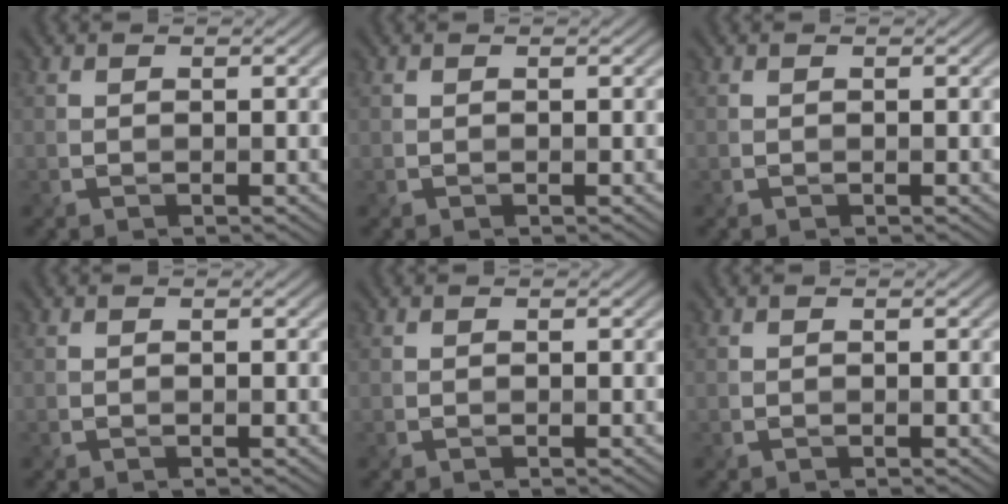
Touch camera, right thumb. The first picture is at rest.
{"total": 0.0}
{"total": 0.0}
{"total": 0.0}
{"total": 0.0}
{"total": 0.0}